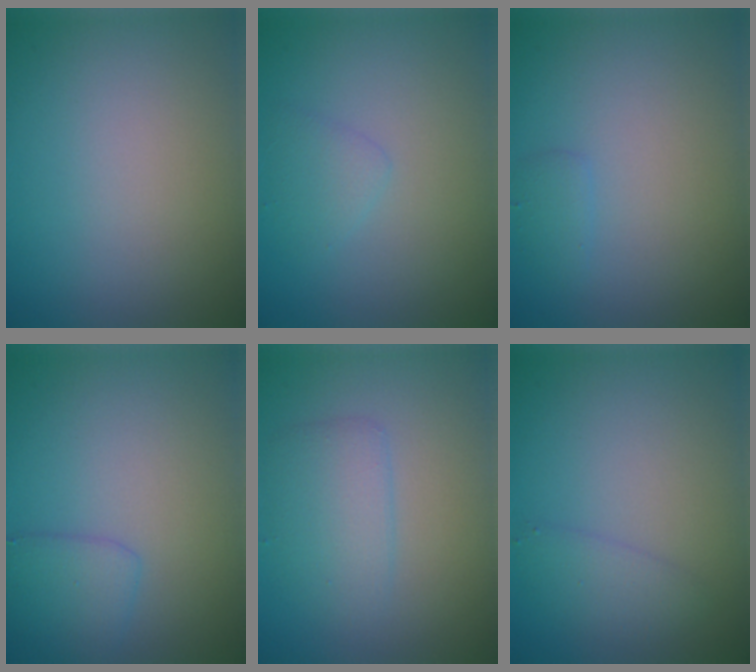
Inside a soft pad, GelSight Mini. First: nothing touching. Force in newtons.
{"total": 1.4, "press": 1.4, "slide": 0.0}
{"total": 1.0, "press": 0.9, "slide": 0.1}
{"total": 2.2, "press": 2.2, "slide": 0.1}
{"total": 2.9, "press": 2.9, "slide": 0.2}
{"total": 1.8, "press": 1.8, "slide": 0.1}